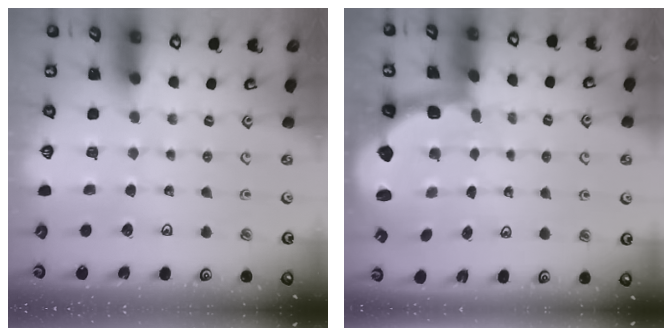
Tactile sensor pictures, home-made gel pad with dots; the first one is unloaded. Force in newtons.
{"total": 2.6, "press": 2.1, "slide": 1.7}